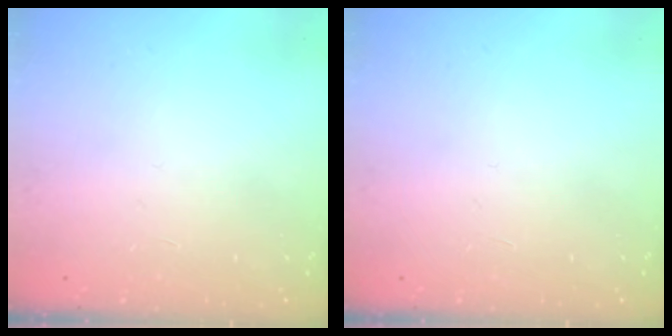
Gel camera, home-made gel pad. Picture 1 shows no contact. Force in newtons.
{"total": 0.0}